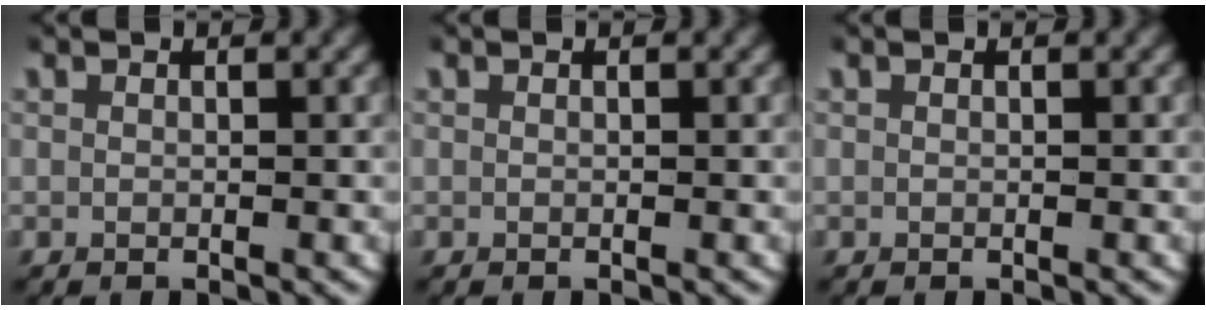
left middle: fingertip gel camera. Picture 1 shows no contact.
{"total": 0.0}
{"total": 0.0}